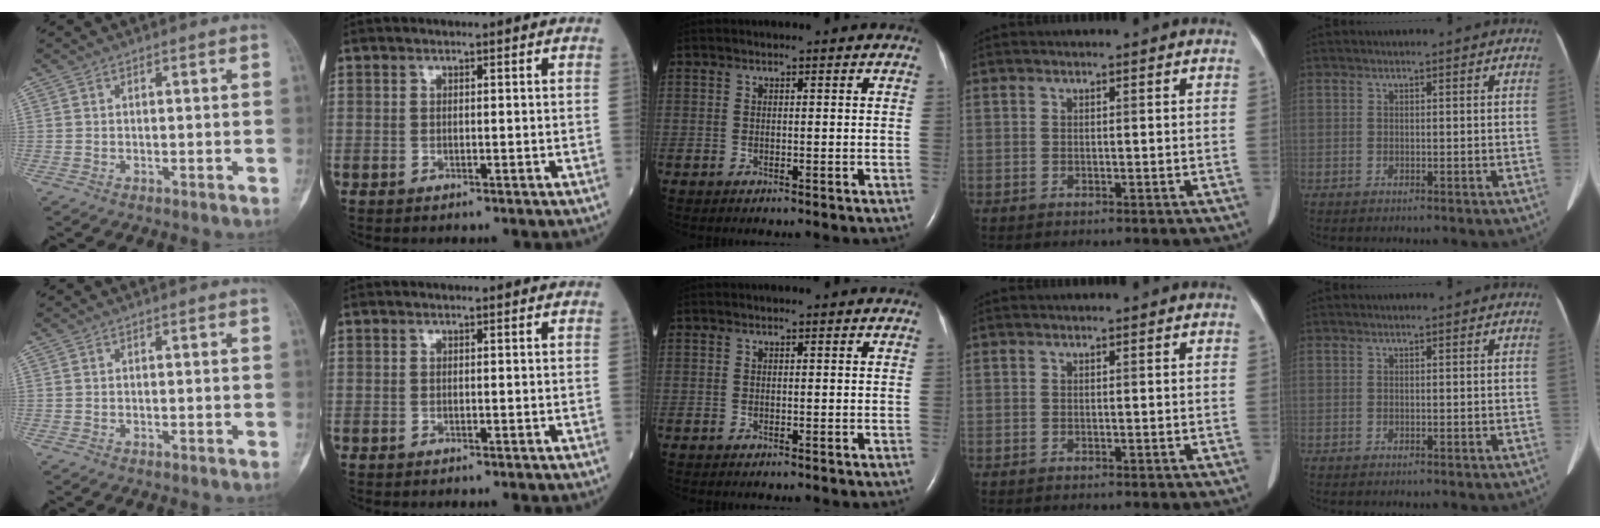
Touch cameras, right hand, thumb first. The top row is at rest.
{}